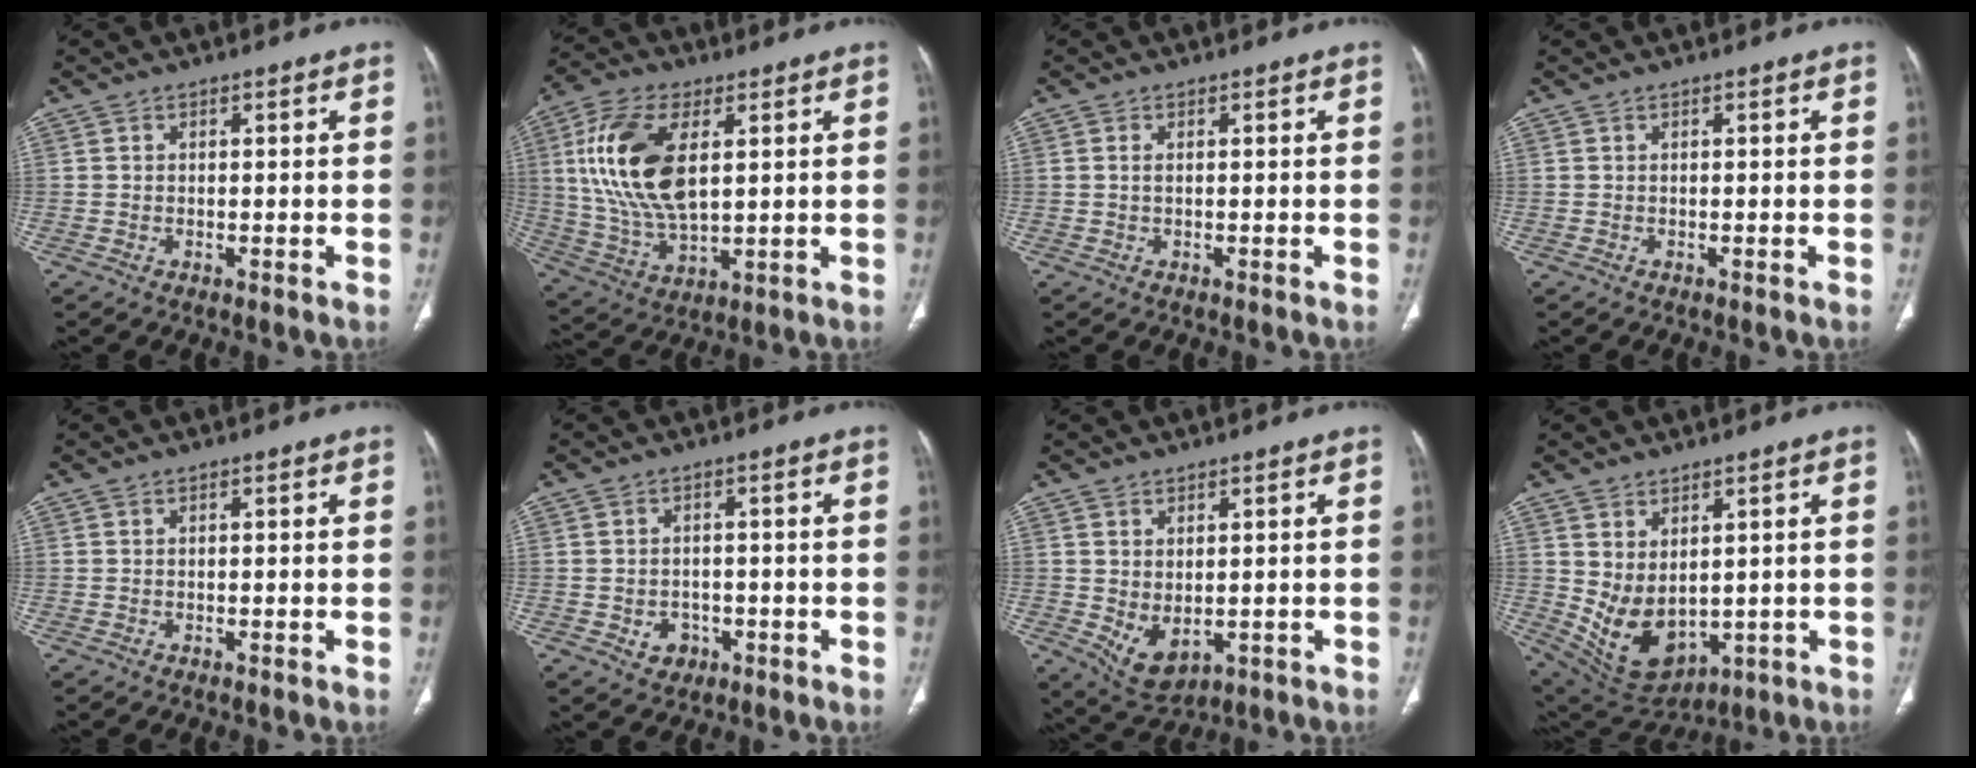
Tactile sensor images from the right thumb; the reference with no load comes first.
{"total": 18.0, "force": [4.2, 9.2, 15.0], "torque": [-0.300, -0.009, 0.084]}
{"total": 1.0, "force": [0.2, 0.5, 0.9], "torque": [-0.021, 0.003, 0.006]}
{"total": 0.0}
{"total": 0.0}
{"total": 3.8, "force": [-1.2, 3.2, 1.6], "torque": [-0.009, 0.008, -0.010]}
{"total": 6.4, "force": [-0.6, 4.0, 4.9], "torque": [-0.075, -0.009, 0.016]}
{"total": 11.0, "force": [0.8, 7.2, 8.2], "torque": [-0.129, -0.019, 0.054]}